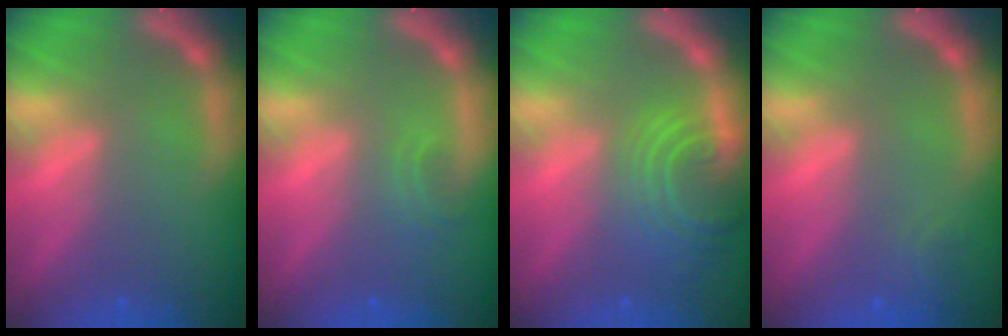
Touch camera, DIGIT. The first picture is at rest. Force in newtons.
{"total": 1.4}
{"total": 7.0}
{"total": 1.4}